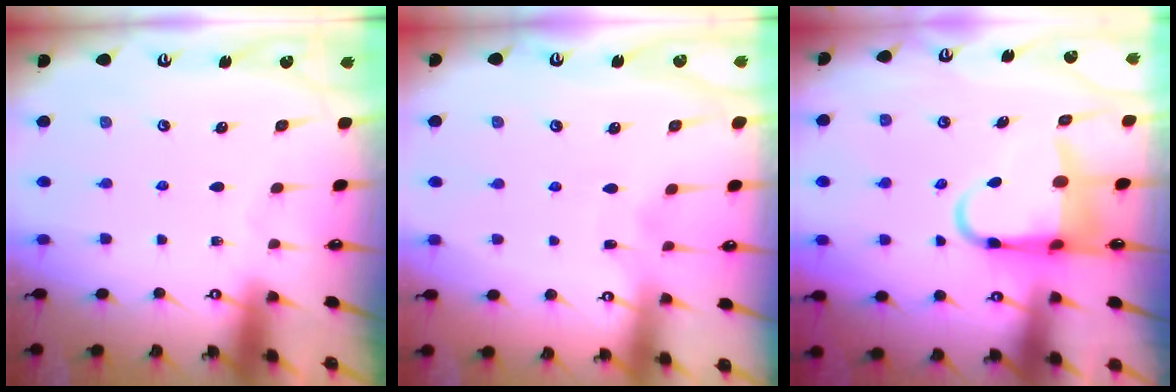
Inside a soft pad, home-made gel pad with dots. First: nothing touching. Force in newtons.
{"total": 2.5, "press": 2.5, "slide": 0.2}
{"total": 7.6, "press": 7.5, "slide": 1.3}